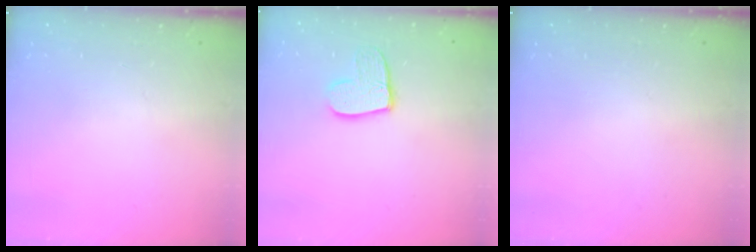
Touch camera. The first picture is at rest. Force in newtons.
{"total": 10.9, "press": 10.8, "slide": 0.9}
{"total": 0.0}